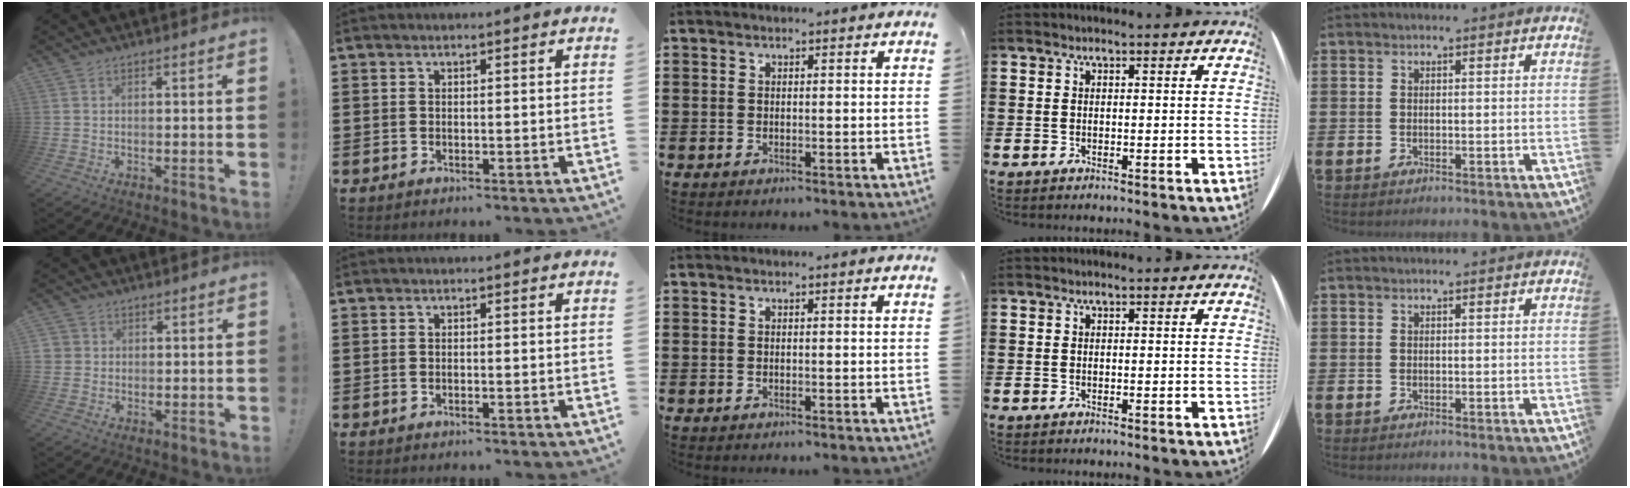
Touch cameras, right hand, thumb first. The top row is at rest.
{"thumb": {"total": 2.7, "force": [0.8, 2.5, 0.2], "torque": [-0.007, 0.001, 0.016]}}